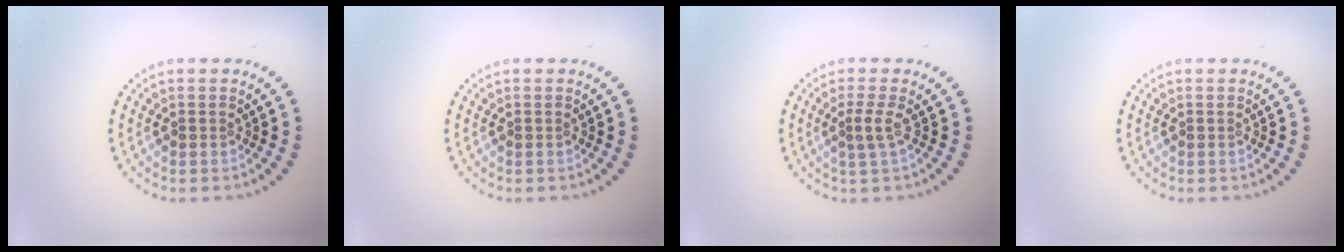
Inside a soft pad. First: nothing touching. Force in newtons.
{"total": 0.0}
{"total": 1.6, "press": 1.0, "slide": 1.2}
{"total": 0.0}